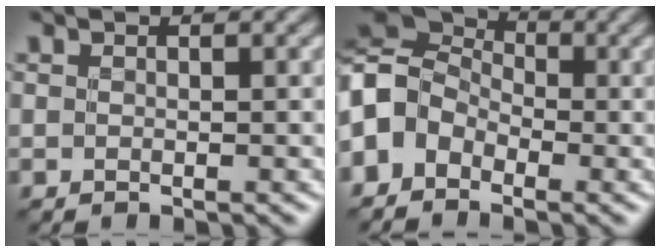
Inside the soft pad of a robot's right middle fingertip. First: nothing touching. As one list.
[{"total": 8.2, "force": [-1.6, 6.3, 5.0], "torque": [-0.103, 0.009, -0.041]}]